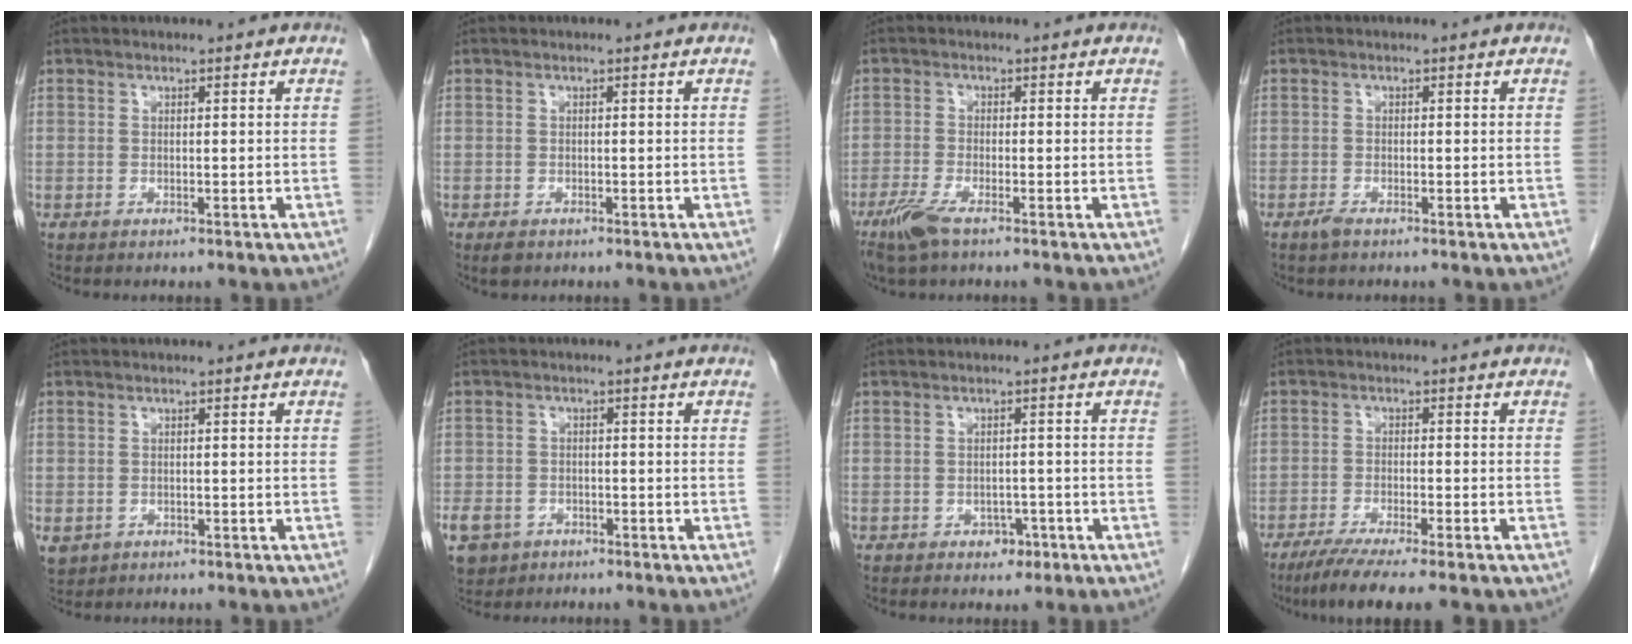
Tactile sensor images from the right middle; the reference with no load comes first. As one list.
[{"total": 1.3, "force": [-0.8, 0.8, 0.6], "torque": [-0.014, 0.000, -0.007]}, {"total": 4.4, "force": [-3.0, 0.7, 3.2], "torque": [-0.075, -0.012, -0.058]}, {"total": 1.2, "force": [-0.9, 0.2, 0.7], "torque": [-0.020, -0.002, -0.016]}, {"total": 2.9, "force": [-1.1, 2.5, 0.9], "torque": [-0.019, -0.001, -0.011]}, {"total": 10.0, "force": [-5.0, 8.0, 3.3], "torque": [-0.099, 0.002, -0.078]}, {"total": 2.3, "force": [-1.3, 1.6, 1.0], "torque": [-0.008, 0.006, -0.012]}, {"total": 8.4, "force": [-6.5, 0.2, 5.4], "torque": [-0.079, -0.019, -0.101]}]